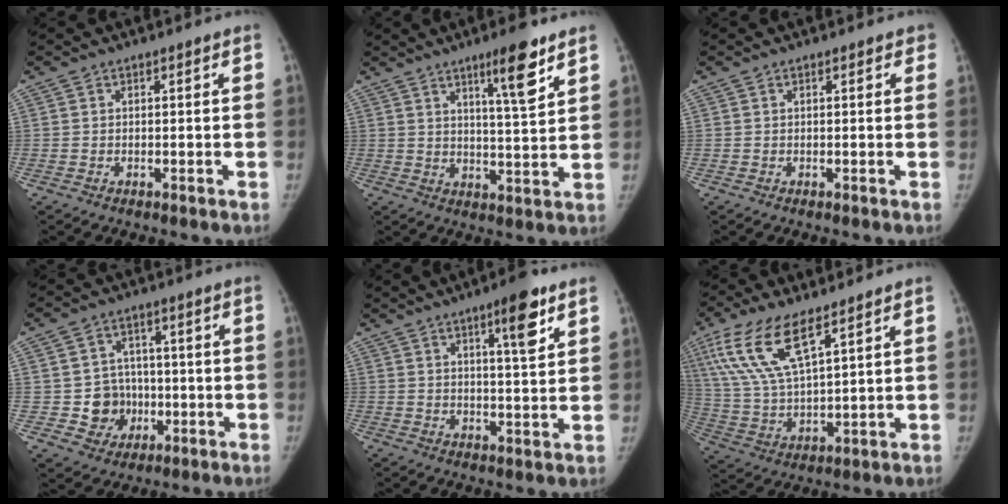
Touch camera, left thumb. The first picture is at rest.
{"total": 9.1, "force": [5.6, 1.1, 7.1], "torque": [-0.102, -0.036, 0.089]}
{"total": 1.1, "force": [0.6, 0.5, 0.7], "torque": [0.002, 0.001, 0.001]}
{"total": 7.7, "force": [-1.3, 7.4, 2.0], "torque": [0.013, 0.017, -0.015]}
{"total": 7.9, "force": [4.4, 1.3, 6.4], "torque": [-0.086, -0.025, 0.064]}
{"total": 14.4, "force": [7.8, 4.9, 11.0], "torque": [-0.230, -0.022, 0.160]}